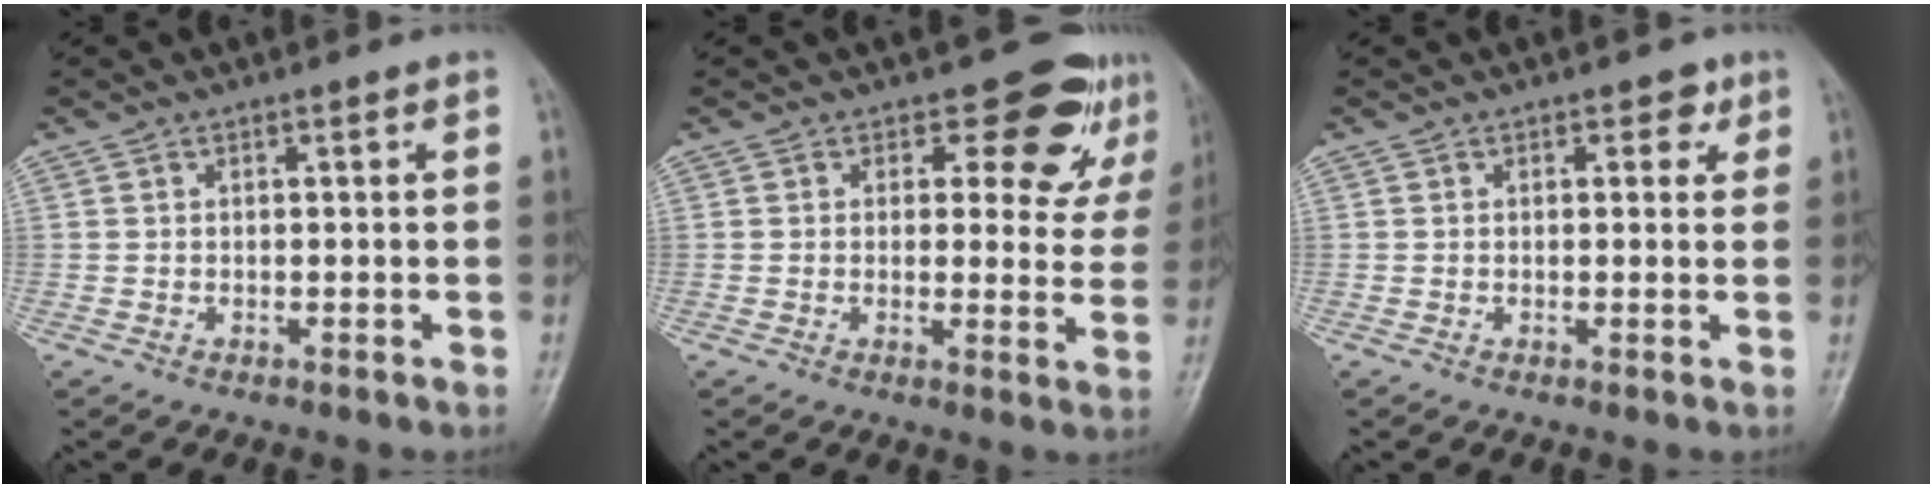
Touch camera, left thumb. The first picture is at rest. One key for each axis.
{"total": 8.7, "fx": 6.1, "fy": 5.1, "fz": 3.5, "tx": -0.003, "ty": -0.036, "tz": 0.057}
{"total": 2.4, "fx": 1.2, "fy": 1.6, "fz": 1.4, "tx": 0.004, "ty": -0.001, "tz": 0.009}